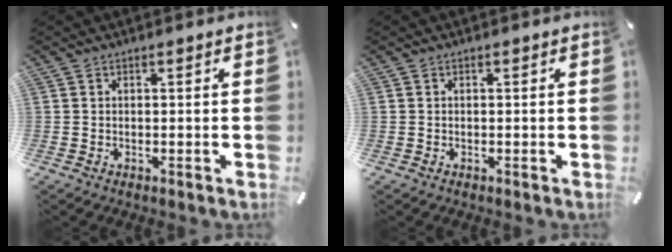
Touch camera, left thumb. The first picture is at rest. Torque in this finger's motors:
{"motor_torque": [-0.03, 0.00, -0.04, 0.00, 0.00]}